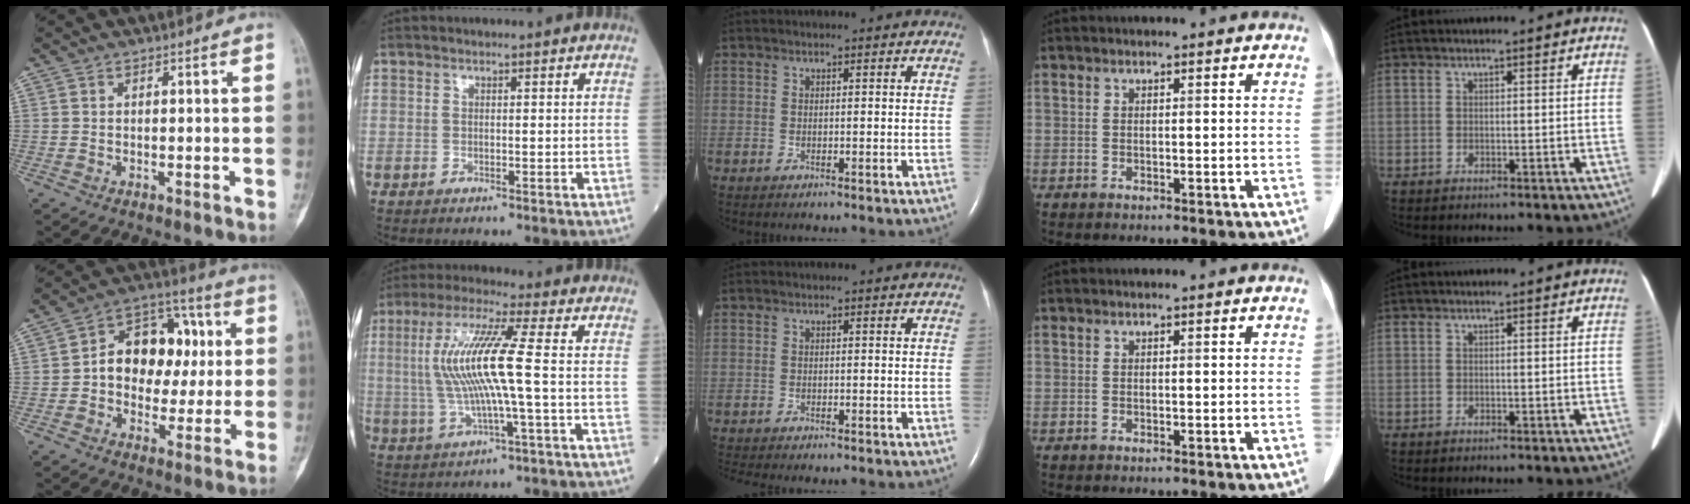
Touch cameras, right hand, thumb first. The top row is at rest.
{"thumb": {"total": 15.1, "force": [1.2, 11.0, 10.2], "torque": [-0.102, 0.031, 0.012]}, "index": {"total": 11.7, "force": [0.3, 0.2, 11.7], "torque": [-0.247, 0.012, 0.004]}, "middle": {"total": 2.4, "force": [-2.2, 0.1, 1.1], "torque": [-0.015, -0.005, -0.031]}}